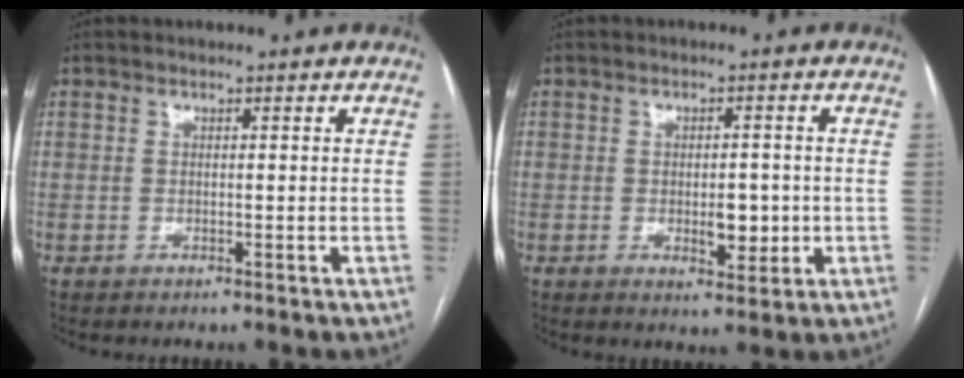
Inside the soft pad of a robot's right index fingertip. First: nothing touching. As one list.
[{"total": 4.5, "force": [-0.9, 2.1, 3.9], "torque": [-0.053, -0.001, -0.006]}]